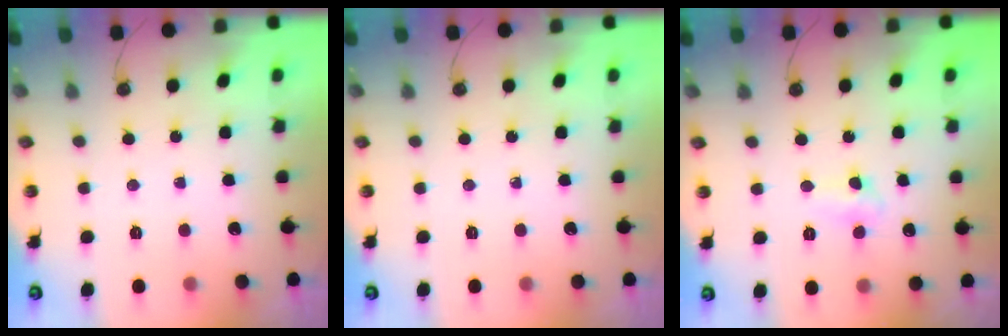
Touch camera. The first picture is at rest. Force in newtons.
{"total": 0.0}
{"total": 3.5, "press": 3.4, "slide": 0.8}